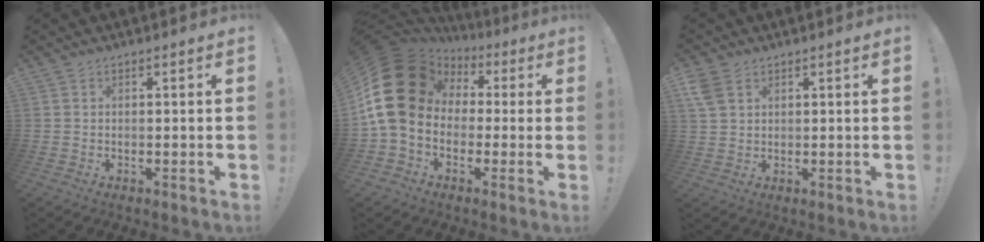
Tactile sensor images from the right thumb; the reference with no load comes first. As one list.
[{"total": 19.5, "force": [2.9, 14.8, 12.3], "torque": [-0.215, -0.006, 0.070]}, {"total": 5.1, "force": [2.6, 3.3, 2.9], "torque": [-0.065, -0.004, 0.053]}]